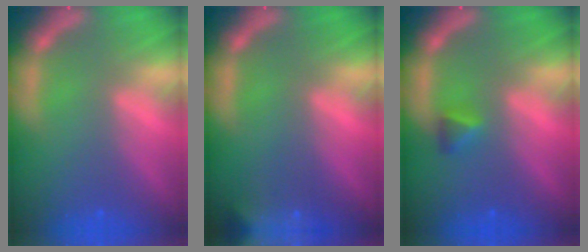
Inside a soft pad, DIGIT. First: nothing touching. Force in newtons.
{"total": 9.9}
{"total": 1.4}